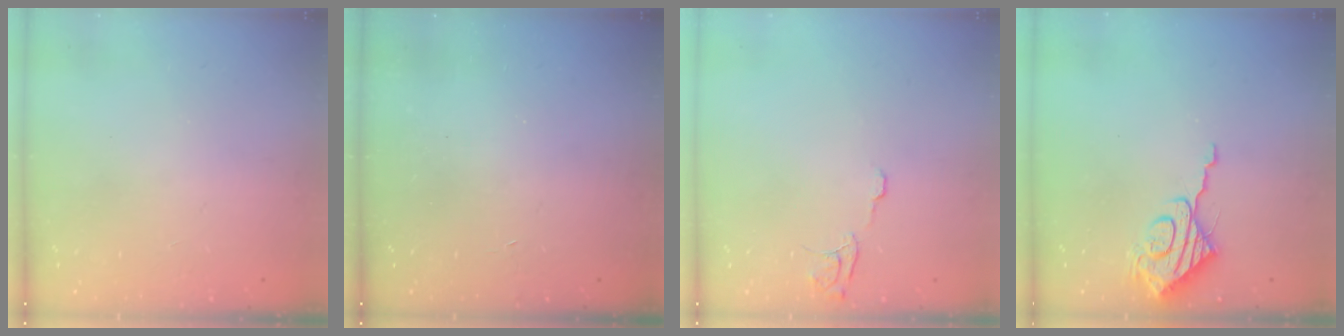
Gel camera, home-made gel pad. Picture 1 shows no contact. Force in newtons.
{"total": 3.3, "press": 3.3, "slide": 0.3}
{"total": 5.2, "press": 5.1, "slide": 0.5}
{"total": 10.3, "press": 10.3, "slide": 0.9}